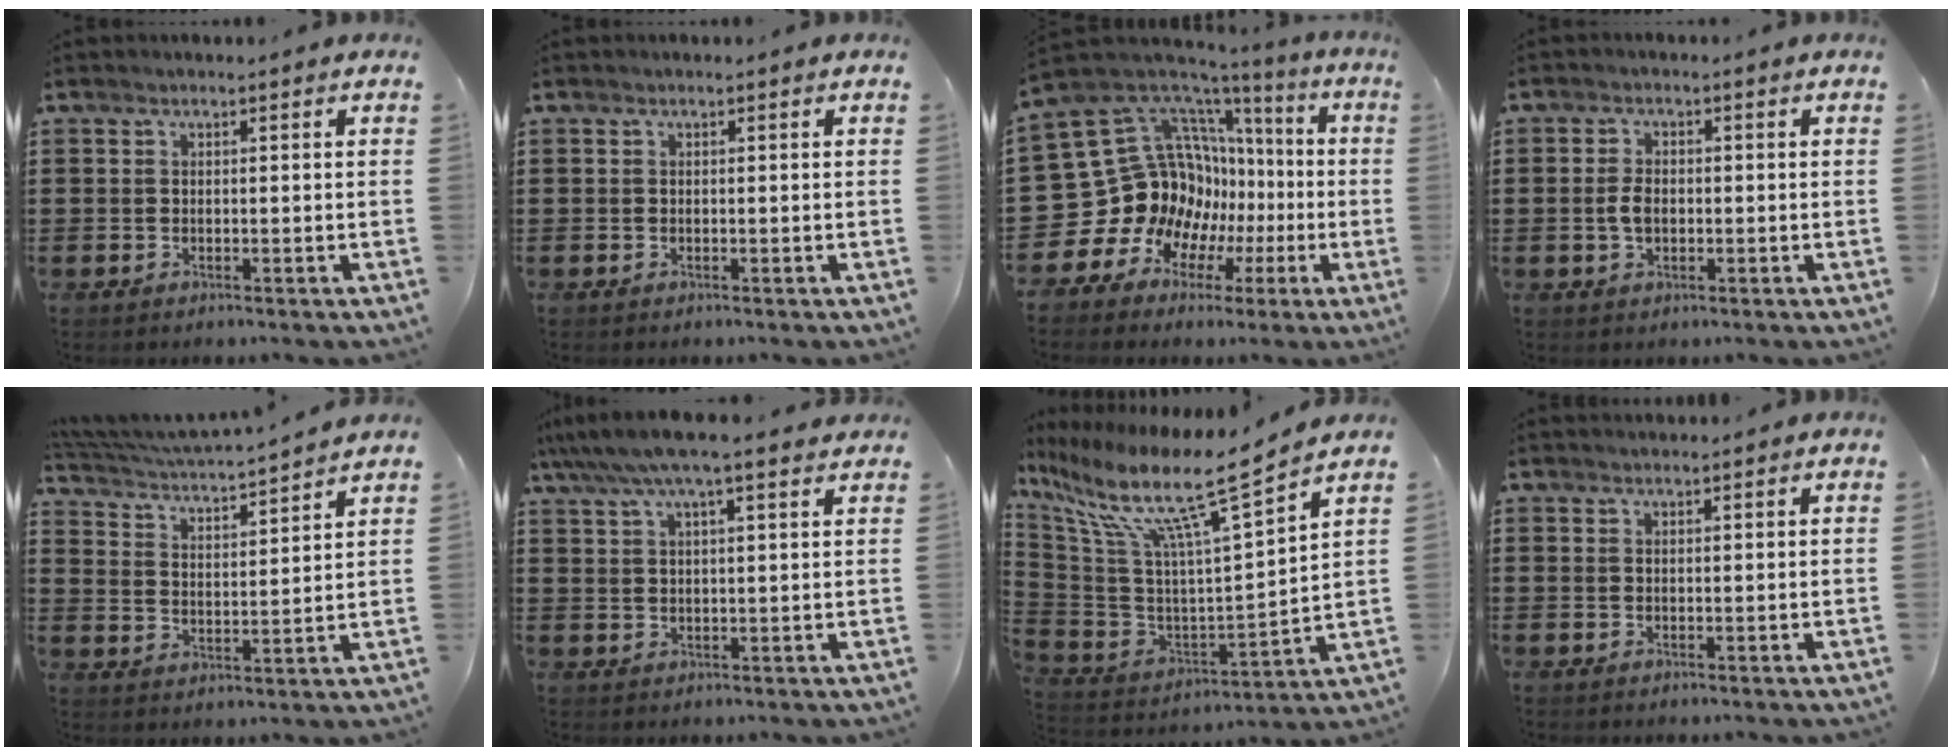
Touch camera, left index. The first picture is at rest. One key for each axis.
{"total": 0.0}
{"total": 16.6, "fx": -1.3, "fy": 15.0, "fz": 7.1, "tx": -0.194, "ty": -0.050, "tz": 0.025}
{"total": 3.0, "fx": -0.1, "fy": 1.7, "fz": 2.5, "tx": -0.064, "ty": -0.001, "tz": -0.007}
{"total": 3.7, "fx": 3.6, "fy": -0.1, "fz": 1.1, "tx": -0.042, "ty": -0.032, "tz": 0.053}
{"total": 6.7, "fx": 5.3, "fy": 0.9, "fz": 4.0, "tx": -0.091, "ty": -0.010, "tz": 0.094}
{"total": 12.8, "fx": 8.3, "fy": 1.2, "fz": 9.6, "tx": -0.208, "ty": -0.048, "tz": 0.129}
{"total": 0.8, "fx": 0.8, "fy": 0.0, "fz": 0.2, "tx": -0.004, "ty": -0.001, "tz": 0.016}